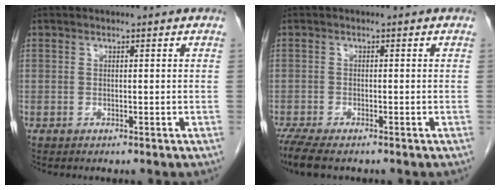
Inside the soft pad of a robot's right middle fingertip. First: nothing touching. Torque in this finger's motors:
{"motor_torque": [0.65, -0.50, 0.03, 0.04]}